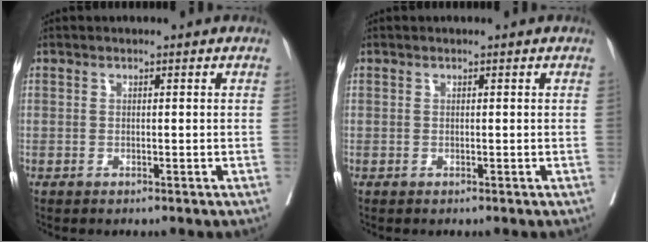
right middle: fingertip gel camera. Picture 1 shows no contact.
{"total": 0.0}